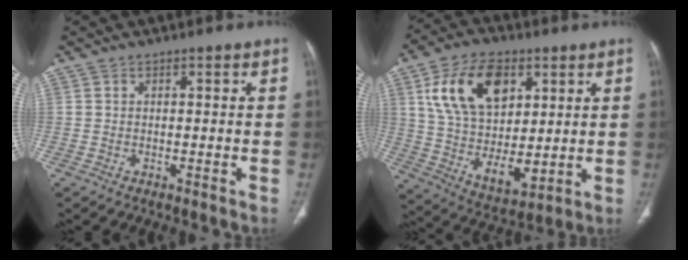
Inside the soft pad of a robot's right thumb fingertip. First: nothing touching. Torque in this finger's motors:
{"motor_torque": [0.33, 3.06, 1.27, -0.13, 0.14]}